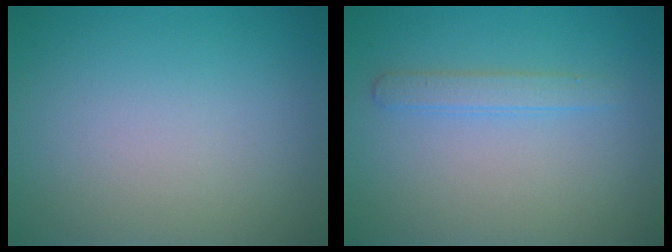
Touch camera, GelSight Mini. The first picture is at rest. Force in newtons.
{"total": 1.6, "press": 1.6, "slide": 0.1}